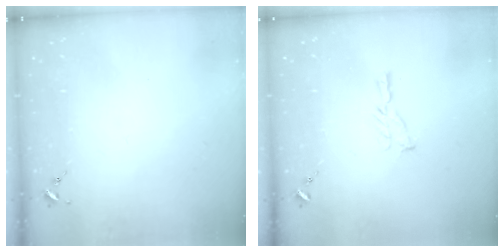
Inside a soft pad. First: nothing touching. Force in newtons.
{"total": 5.8, "press": 5.8, "slide": 0.5}